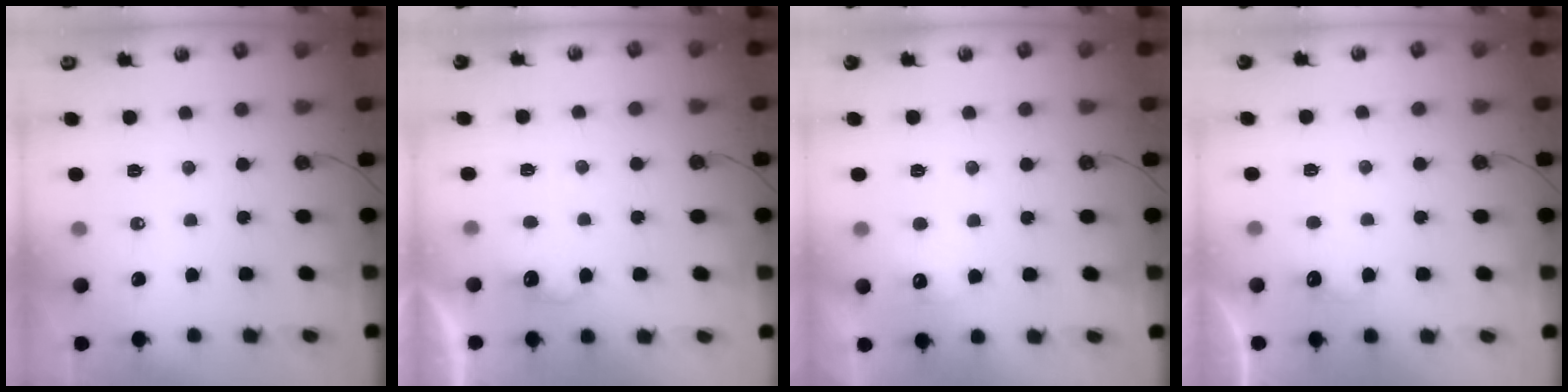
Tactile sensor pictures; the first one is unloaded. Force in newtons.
{"total": 3.3, "press": 3.2, "slide": 1.0}
{"total": 5.8, "press": 5.7, "slide": 1.1}
{"total": 5.4, "press": 5.4, "slide": 0.7}